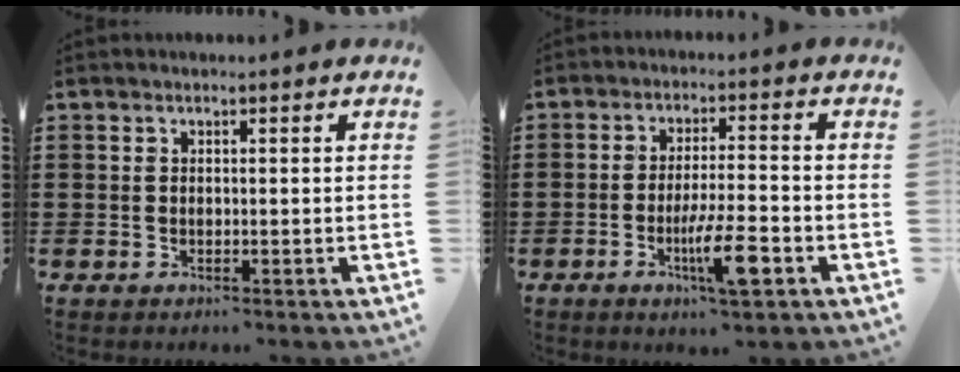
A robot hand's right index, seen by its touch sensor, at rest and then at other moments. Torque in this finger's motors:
{"motor_torque": [1.64, -0.49, 0.74, 0.21]}